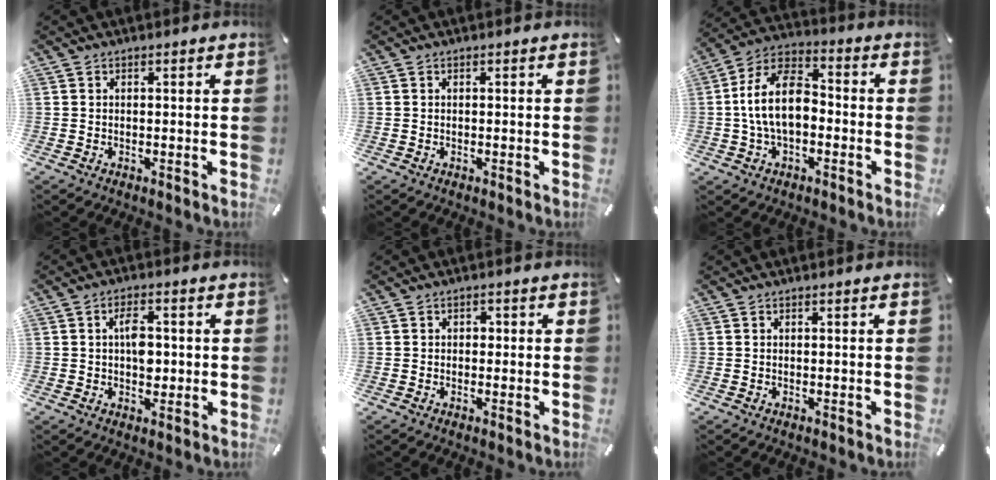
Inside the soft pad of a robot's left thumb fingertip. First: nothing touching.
{"total": 0.0}
{"total": 13.6, "force": [-1.7, 8.2, 10.7], "torque": [-0.220, 0.019, -0.030]}
{"total": 5.9, "force": [0.3, 3.6, 4.6], "torque": [-0.065, 0.001, -0.001]}
{"total": 1.3, "force": [-0.2, 1.1, 0.6], "torque": [-0.014, 0.007, -0.007]}
{"total": 0.0}